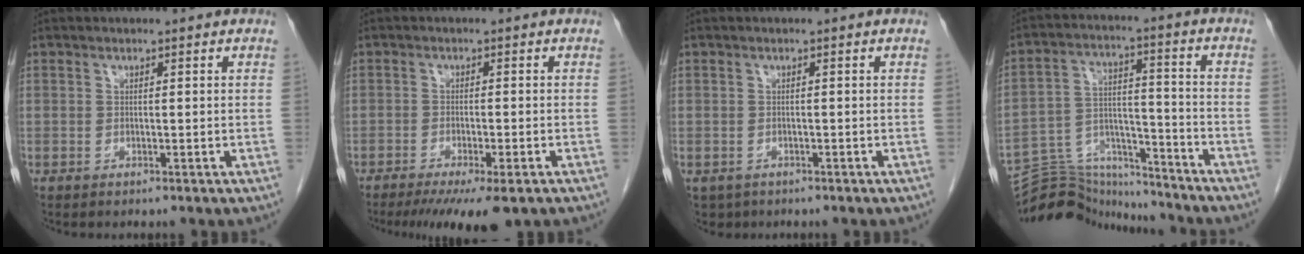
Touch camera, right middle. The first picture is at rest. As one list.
[{"total": 9.6, "force": [-6.9, 1.3, 6.5], "torque": [-0.090, -0.020, -0.103]}, {"total": 2.7, "force": [-1.6, 2.2, 0.5], "torque": [-0.013, -0.004, -0.023]}, {"total": 12.9, "force": [-12.8, 1.6, 0.1], "torque": [-0.007, 0.044, -0.218]}]